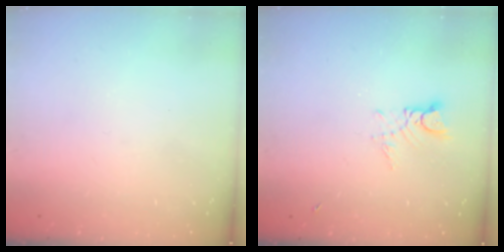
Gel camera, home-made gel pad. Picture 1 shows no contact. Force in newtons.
{"total": 4.1, "press": 4.1, "slide": 0.5}